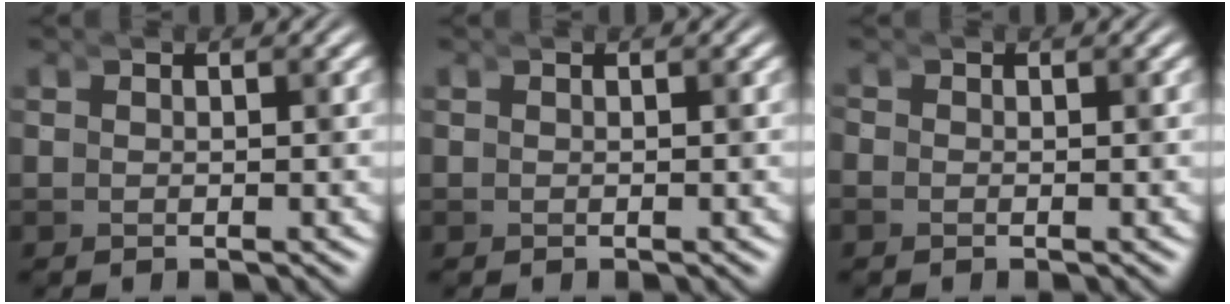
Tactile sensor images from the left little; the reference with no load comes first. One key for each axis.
{"total": 0.0}
{"total": 0.7, "fx": -0.4, "fy": -0.4, "fz": -0.4, "tx": -0.001, "ty": -0.007, "tz": -0.006}